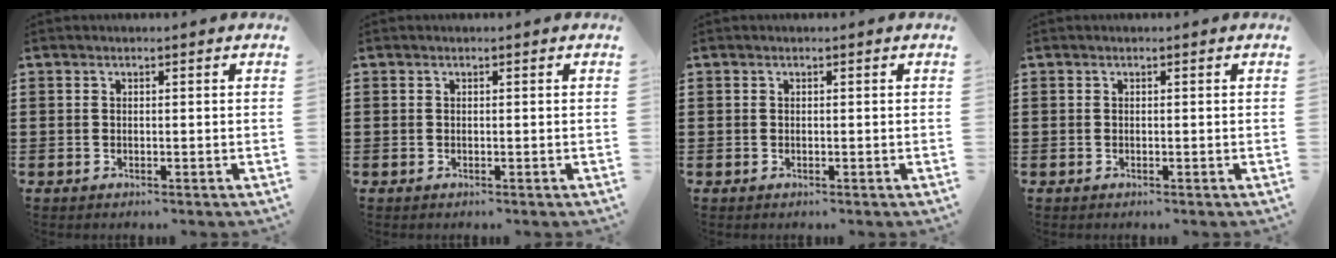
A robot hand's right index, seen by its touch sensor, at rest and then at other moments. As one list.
[{"total": 0.0}, {"total": 0.0}, {"total": 0.0}]